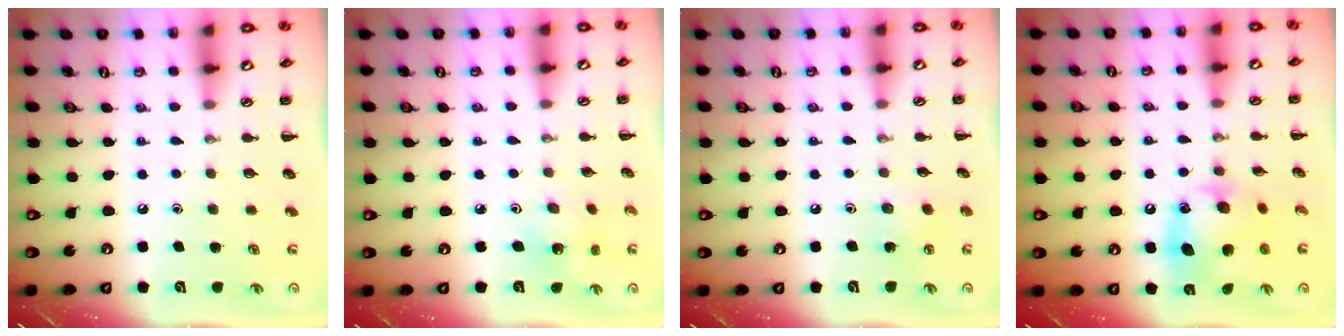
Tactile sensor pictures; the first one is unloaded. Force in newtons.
{"total": 2.6, "press": 2.4, "slide": 0.9}
{"total": 3.4, "press": 3.2, "slide": 0.9}
{"total": 13.3, "press": 13.1, "slide": 1.9}